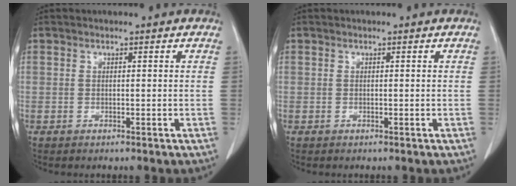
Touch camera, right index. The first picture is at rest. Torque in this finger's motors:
{"motor_torque": [0.00, 0.00, 0.00, 0.00]}